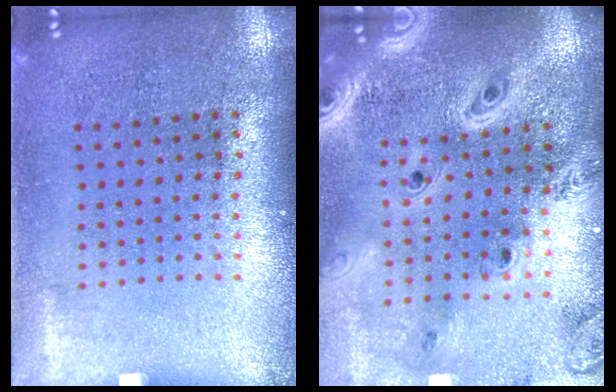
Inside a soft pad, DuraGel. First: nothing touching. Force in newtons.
{"total": 3.6, "press": 2.8, "slide": 2.2}